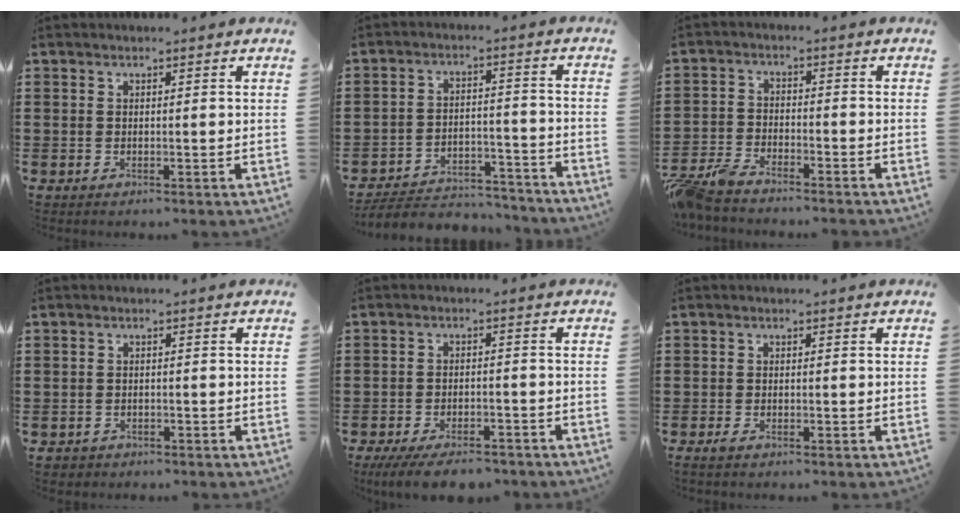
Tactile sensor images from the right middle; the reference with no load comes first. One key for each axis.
{"total": 5.0, "fx": -4.8, "fy": 1.1, "fz": 0.9, "tx": -0.022, "ty": 0.008, "tz": -0.099}
{"total": 4.9, "fx": -4.6, "fy": 0.6, "fz": 1.5, "tx": -0.061, "ty": -0.011, "tz": -0.099}
{"total": 0.8, "fx": -0.7, "fy": 0.4, "fz": 0.0, "tx": -0.003, "ty": 0.000, "tz": -0.016}
{"total": 4.8, "fx": -4.3, "fy": 0.9, "fz": 2.0, "tx": -0.044, "ty": -0.007, "tz": -0.084}
{"total": 0.9, "fx": -0.6, "fy": 0.2, "fz": 0.6, "tx": -0.022, "ty": -0.008, "tz": -0.012}